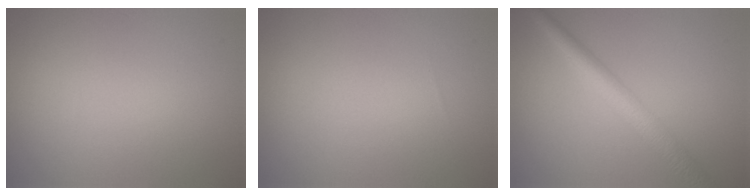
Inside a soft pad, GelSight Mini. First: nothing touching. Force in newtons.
{"total": 0.0}
{"total": 3.9, "press": 3.9, "slide": 0.1}